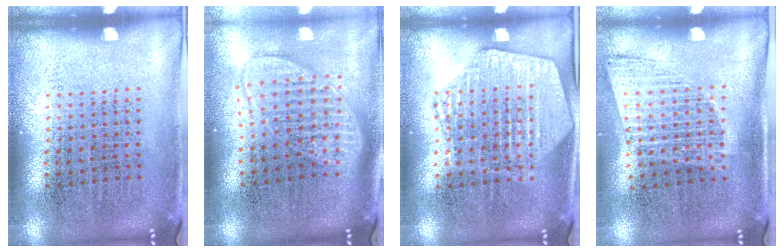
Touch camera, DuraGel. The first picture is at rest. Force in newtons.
{"total": 1.9, "press": 1.5, "slide": 1.1}
{"total": 1.9, "press": 1.8, "slide": 0.5}
{"total": 1.2, "press": 1.0, "slide": 0.6}